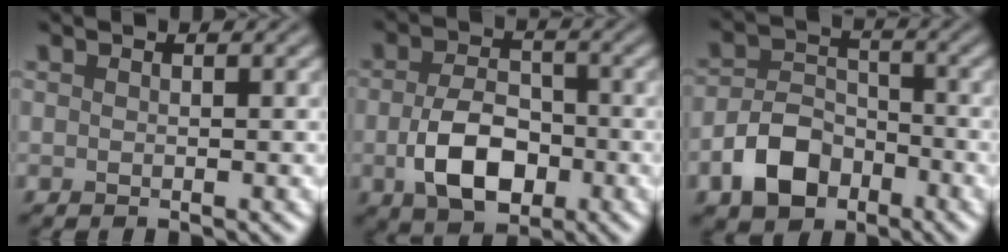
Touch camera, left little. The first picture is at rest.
{"total": 6.0, "force": [-1.8, 3.8, 4.4], "torque": [-0.090, -0.008, -0.035]}
{"total": 5.3, "force": [-3.0, 3.4, 2.7], "torque": [-0.047, 0.000, -0.062]}